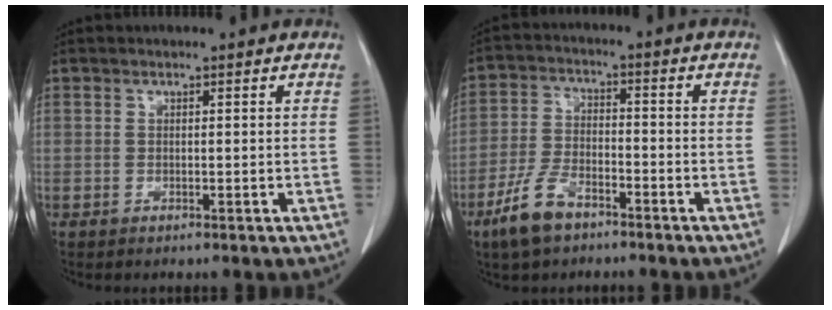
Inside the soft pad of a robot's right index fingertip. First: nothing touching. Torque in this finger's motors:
{"motor_torque": [-0.54, -0.56, -0.62, -0.21]}